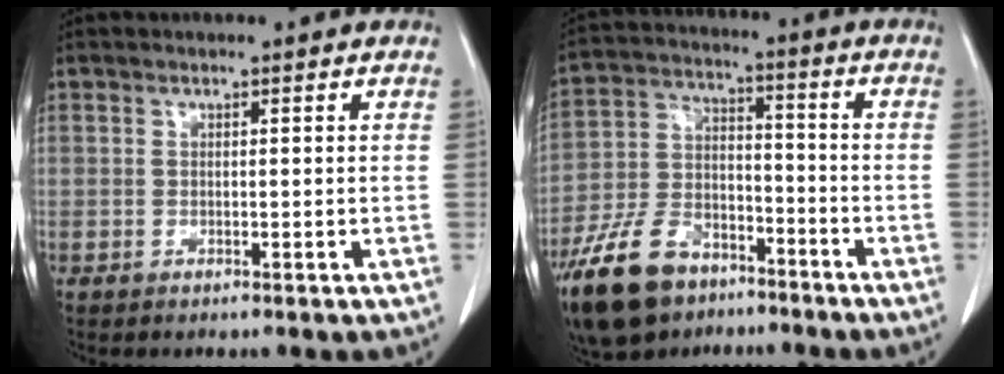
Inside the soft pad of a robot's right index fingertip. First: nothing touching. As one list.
[{"total": 14.7, "force": [-10.1, 7.7, 7.3], "torque": [-0.159, 0.005, -0.181]}]